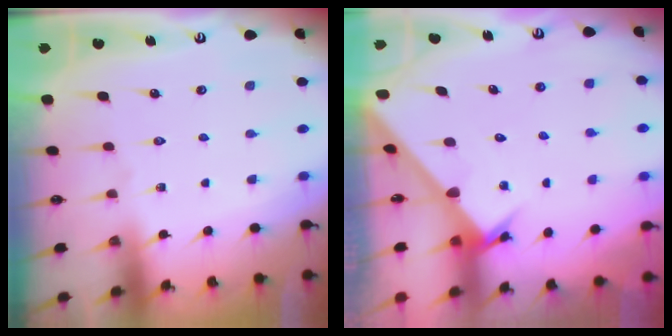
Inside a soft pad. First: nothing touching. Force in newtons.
{"total": 2.9, "press": 2.9, "slide": 0.1}